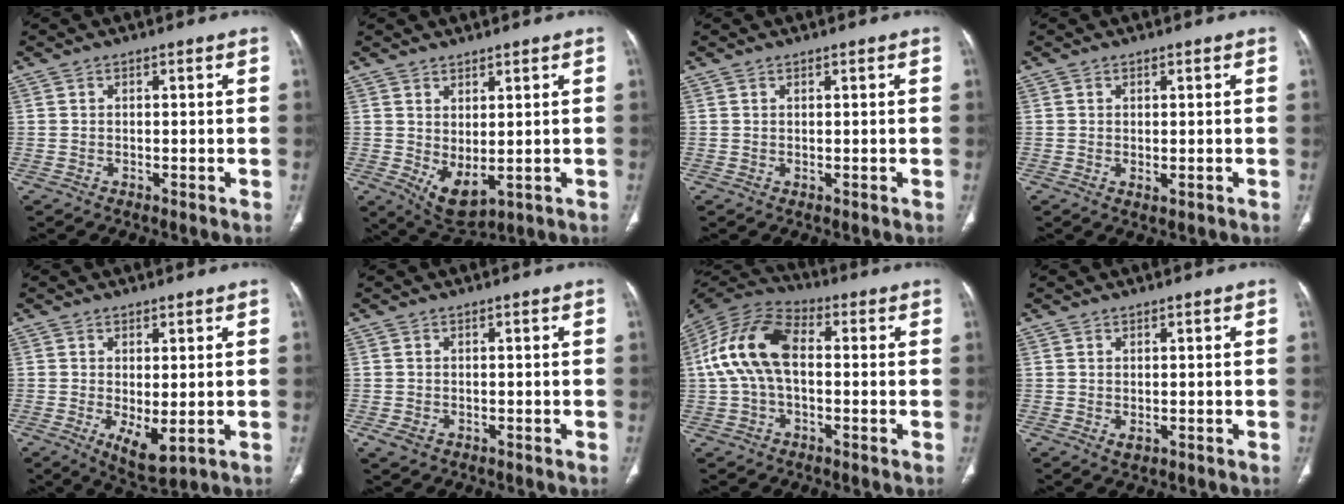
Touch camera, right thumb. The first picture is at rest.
{"total": 6.4, "force": [0.2, 3.2, 5.5], "torque": [-0.085, -0.014, 0.026]}
{"total": 0.0}
{"total": 1.3, "force": [-0.2, 0.6, 1.1], "torque": [-0.022, -0.006, 0.003]}
{"total": 6.0, "force": [-0.9, 2.4, 5.4], "torque": [-0.090, -0.020, -0.001]}
{"total": 1.8, "force": [-0.5, 1.3, 1.2], "torque": [-0.026, 0.000, -0.004]}
{"total": 14.2, "force": [0.8, 8.3, 11.5], "torque": [-0.231, 0.038, 0.004]}
{"total": 1.2, "force": [0.1, 0.7, 0.9], "torque": [-0.018, -0.003, 0.008]}